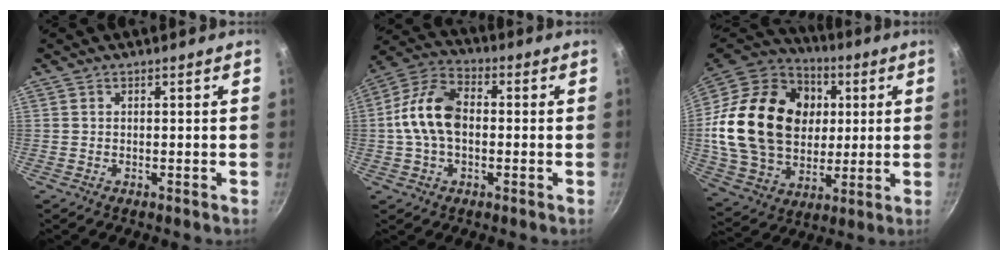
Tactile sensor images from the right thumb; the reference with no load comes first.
{"total": 12.4, "force": [-0.1, 7.8, 9.7], "torque": [-0.172, 0.035, -0.018]}
{"total": 29.1, "force": [4.0, 21.7, 19.0], "torque": [-0.324, 0.012, 0.081]}